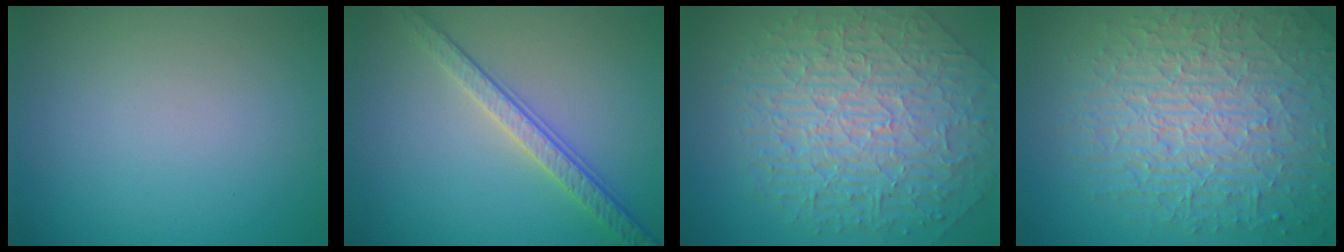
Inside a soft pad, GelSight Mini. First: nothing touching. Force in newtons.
{"total": 3.6, "press": 3.3, "slide": 1.6}
{"total": 10.0, "press": 6.6, "slide": 7.5}
{"total": 10.2, "press": 6.8, "slide": 7.6}